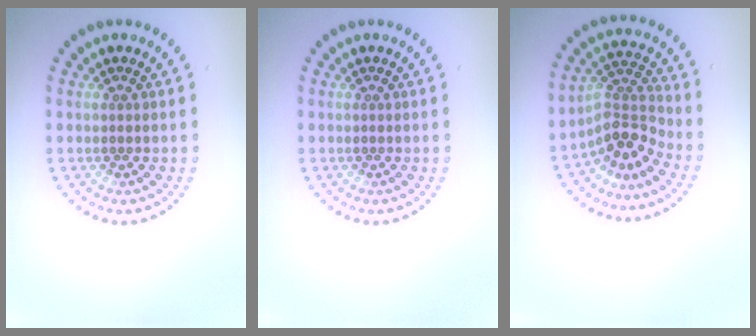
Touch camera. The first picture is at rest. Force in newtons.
{"total": 0.0}
{"total": 3.8, "press": 2.5, "slide": 2.8}